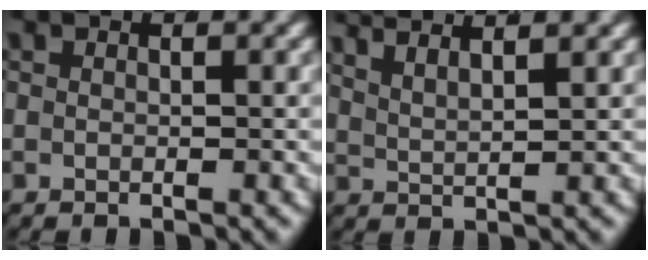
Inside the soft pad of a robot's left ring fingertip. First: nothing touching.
{"total": 4.5, "force": [3.3, 1.7, 2.6], "torque": [-0.055, 0.006, 0.055]}